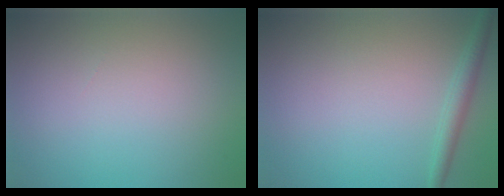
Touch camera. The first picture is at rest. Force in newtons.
{"total": 2.0, "press": 2.0, "slide": 0.1}